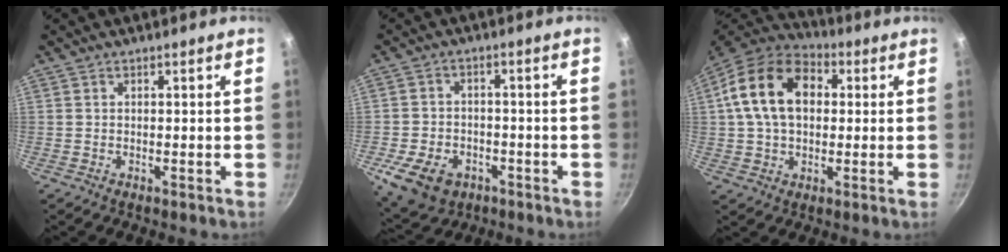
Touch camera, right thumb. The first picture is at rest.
{"total": 10.9, "force": [-4.5, 7.8, 6.2], "torque": [-0.100, 0.019, -0.068]}
{"total": 16.6, "force": [3.1, 11.4, 11.7], "torque": [-0.184, 0.022, 0.036]}